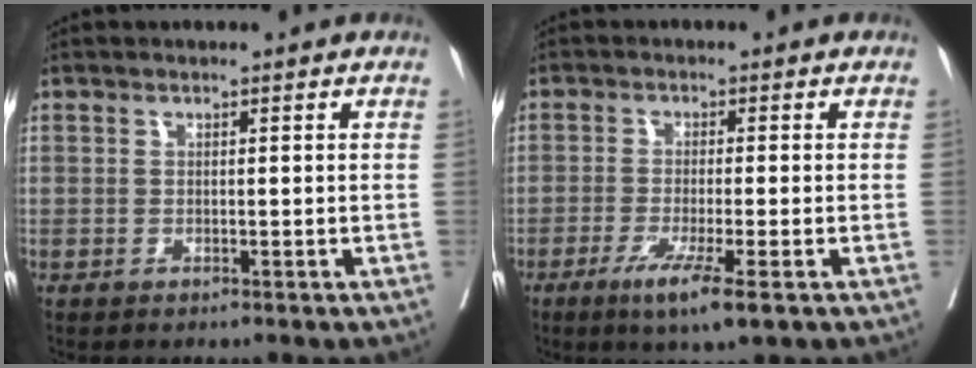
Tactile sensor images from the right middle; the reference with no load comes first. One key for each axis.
{"total": 6.5, "fx": -3.4, "fy": 0.0, "fz": 5.5, "tx": -0.096, "ty": -0.019, "tz": -0.057}